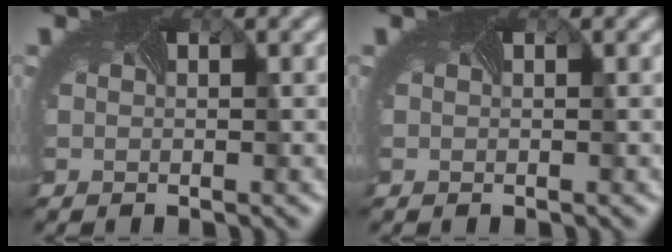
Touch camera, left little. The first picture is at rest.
{"total": 0.0}